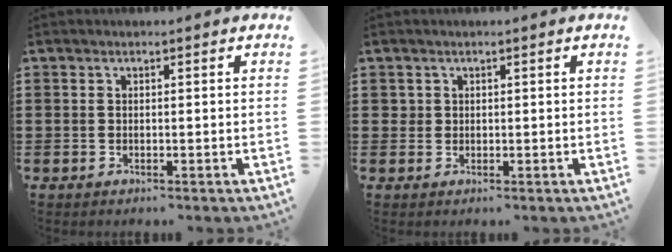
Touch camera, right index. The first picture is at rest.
{"total": 1.0, "force": [0.5, 0.9, 0.2], "torque": [-0.006, 0.002, 0.010]}